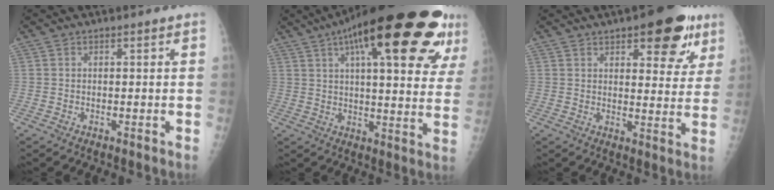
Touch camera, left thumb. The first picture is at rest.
{"total": 30.5, "force": [15.9, 8.5, 24.6], "torque": [-0.305, 0.001, 0.226]}
{"total": 13.3, "force": [7.6, 5.6, 9.4], "torque": [-0.068, -0.029, 0.095]}